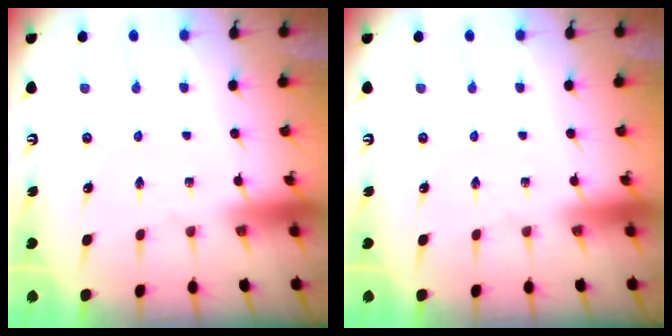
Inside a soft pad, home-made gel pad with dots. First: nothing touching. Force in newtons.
{"total": 0.0}